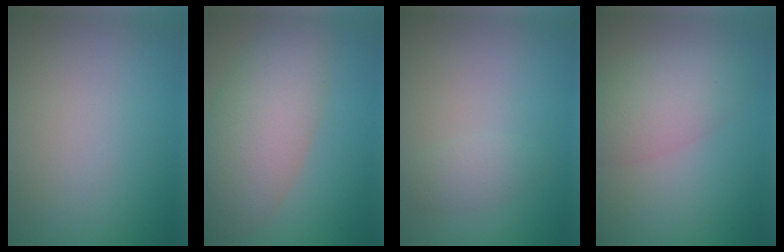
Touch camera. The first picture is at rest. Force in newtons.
{"total": 8.1, "press": 8.1, "slide": 0.4}
{"total": 1.5, "press": 1.5, "slide": 0.0}
{"total": 4.8, "press": 4.8, "slide": 0.2}